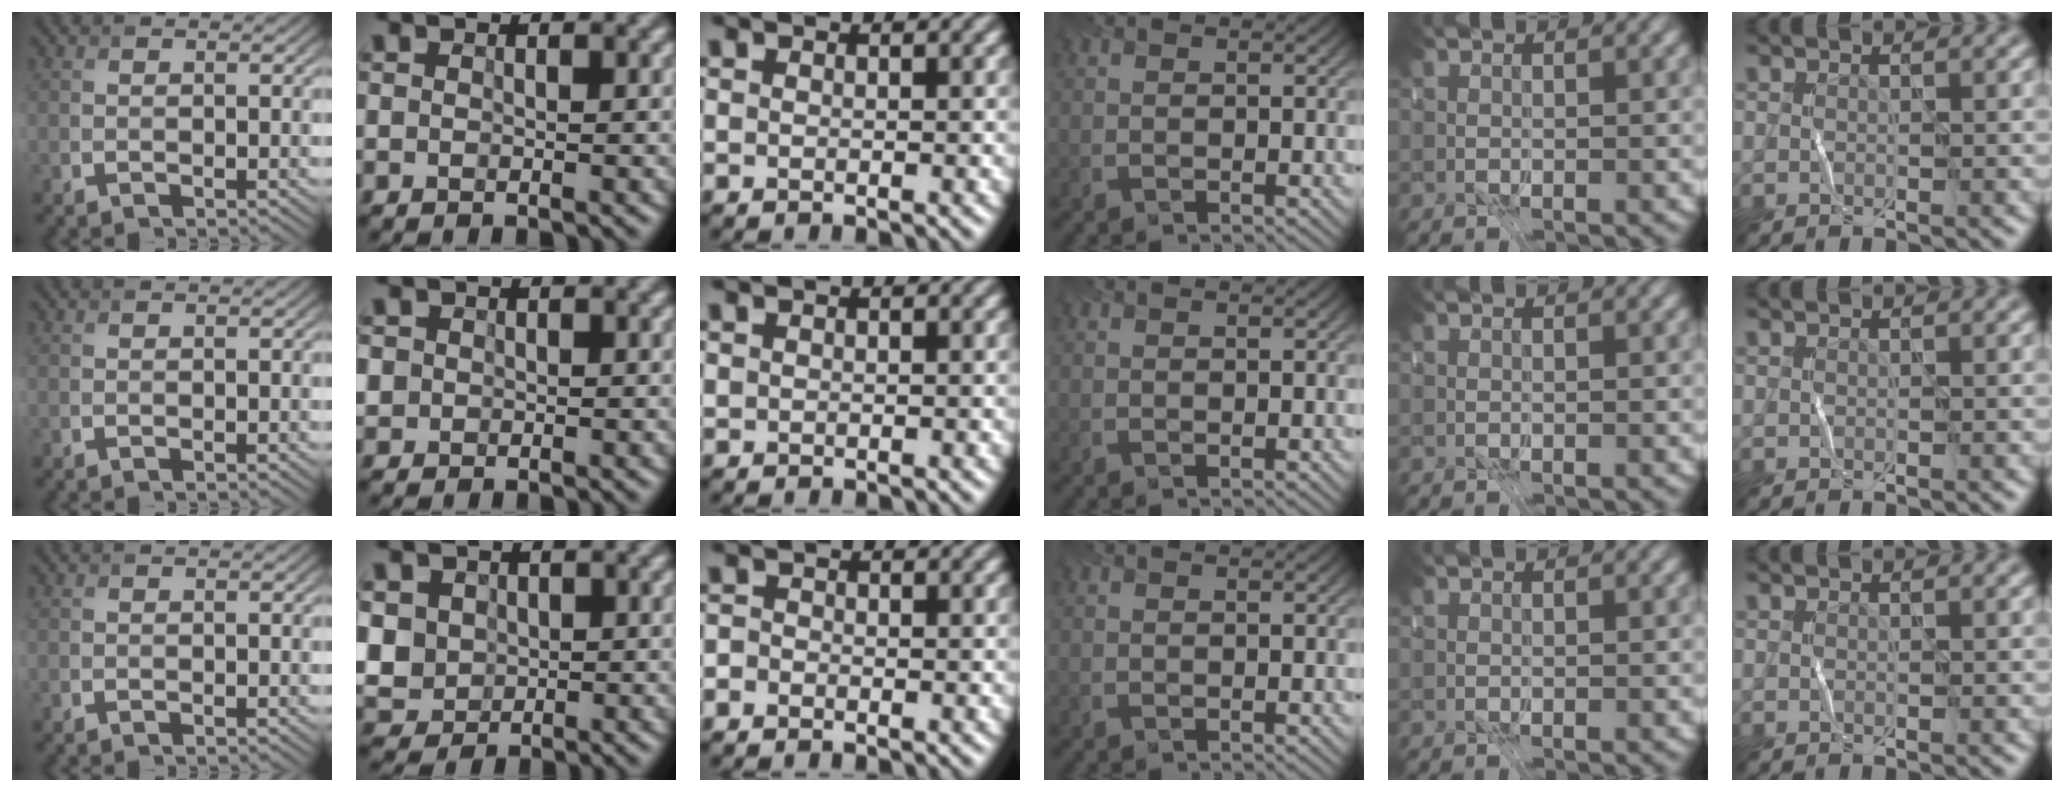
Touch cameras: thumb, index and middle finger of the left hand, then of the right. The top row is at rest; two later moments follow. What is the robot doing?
{"motion": "fold", "object": "receipt paper"}